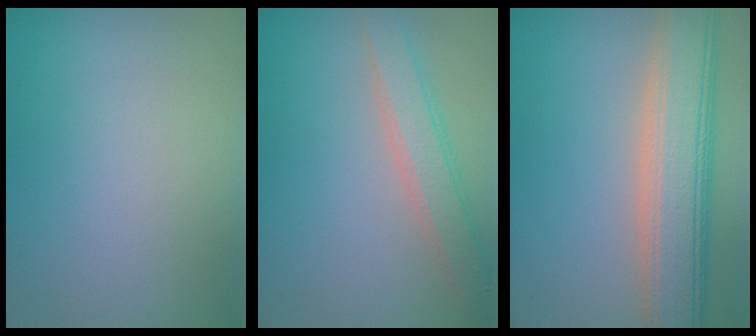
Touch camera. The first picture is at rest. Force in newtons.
{"total": 3.4, "press": 3.4, "slide": 0.3}
{"total": 8.1, "press": 8.1, "slide": 0.5}